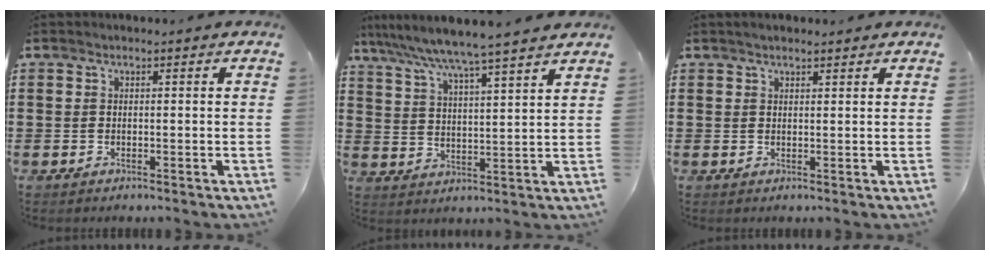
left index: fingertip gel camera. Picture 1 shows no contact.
{"total": 6.1, "force": [5.4, -1.1, 2.5], "torque": [-0.072, -0.040, 0.088]}
{"total": 1.3, "force": [1.2, 0.2, 0.5], "torque": [-0.011, 0.002, 0.022]}